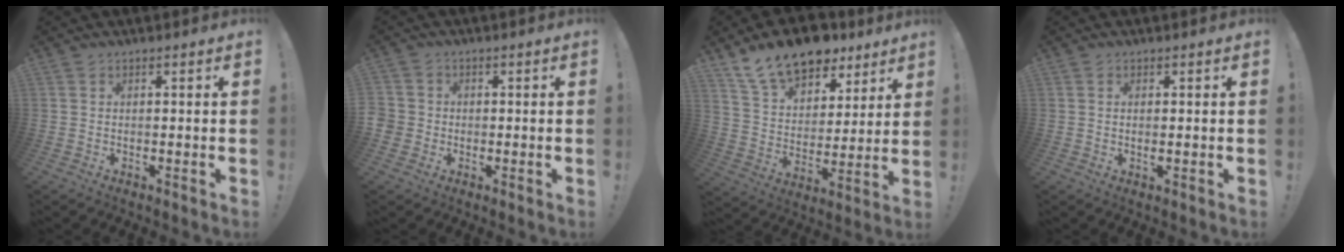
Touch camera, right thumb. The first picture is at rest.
{"total": 3.6, "force": [-0.9, 3.3, 1.2], "torque": [-0.022, 0.007, -0.017]}
{"total": 16.4, "force": [12.4, 8.6, 6.4], "torque": [-0.110, -0.084, 0.226]}
{"total": 1.5, "force": [0.1, 0.7, 1.4], "torque": [-0.019, -0.001, 0.001]}